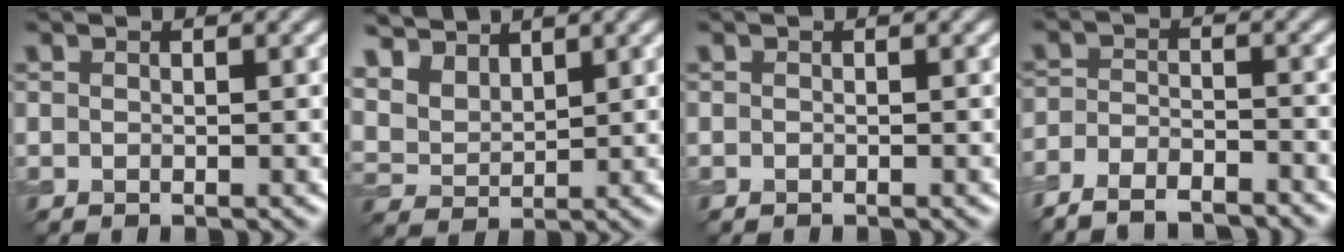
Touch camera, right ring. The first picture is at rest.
{"total": 6.9, "force": [5.1, 3.7, 2.8], "torque": [-0.101, 0.001, 0.104]}
{"total": 0.0}
{"total": 5.9, "force": [-5.3, 1.8, 2.1], "torque": [-0.029, -0.010, -0.089]}